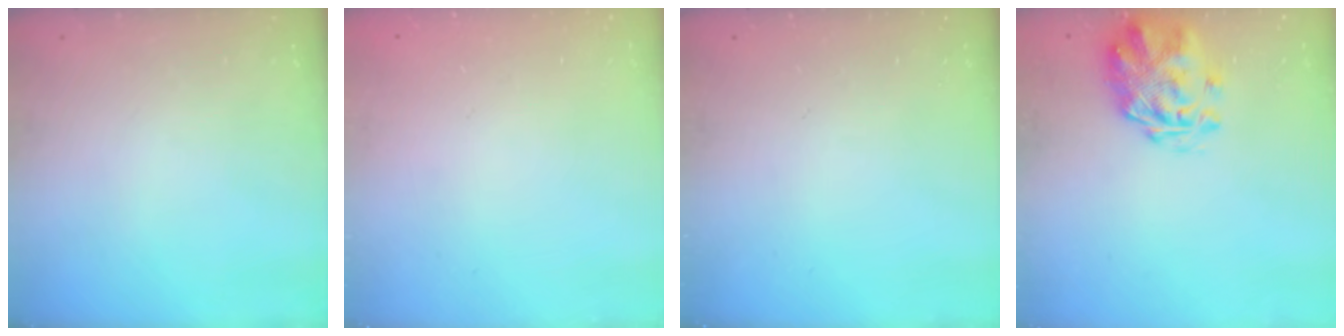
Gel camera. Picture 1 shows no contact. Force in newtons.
{"total": 1.8, "press": 1.8, "slide": 0.2}
{"total": 0.0}
{"total": 3.3, "press": 2.9, "slide": 1.6}